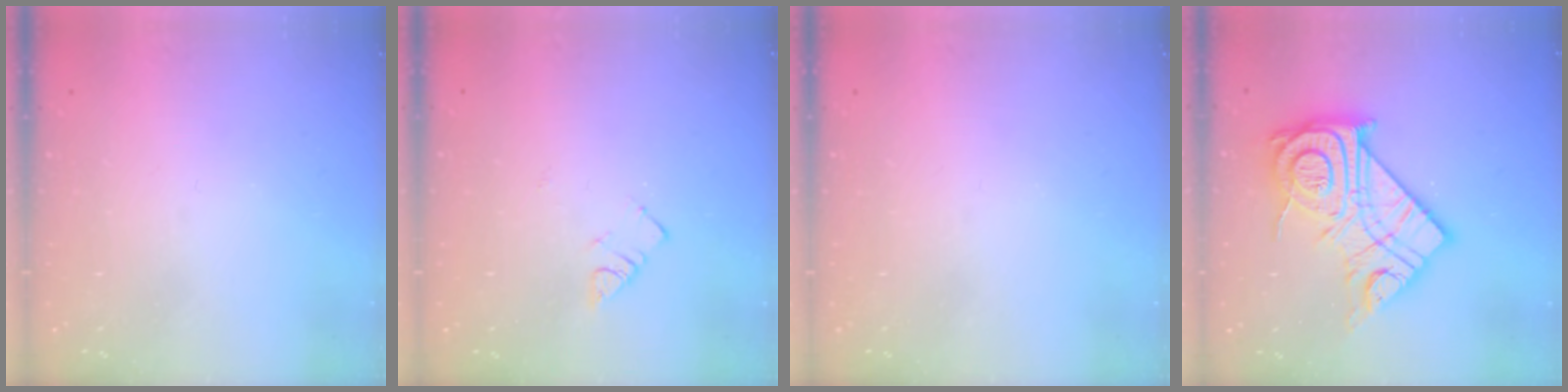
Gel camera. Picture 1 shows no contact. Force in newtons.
{"total": 2.6, "press": 2.6, "slide": 0.4}
{"total": 0.0}
{"total": 24.5, "press": 24.4, "slide": 2.2}